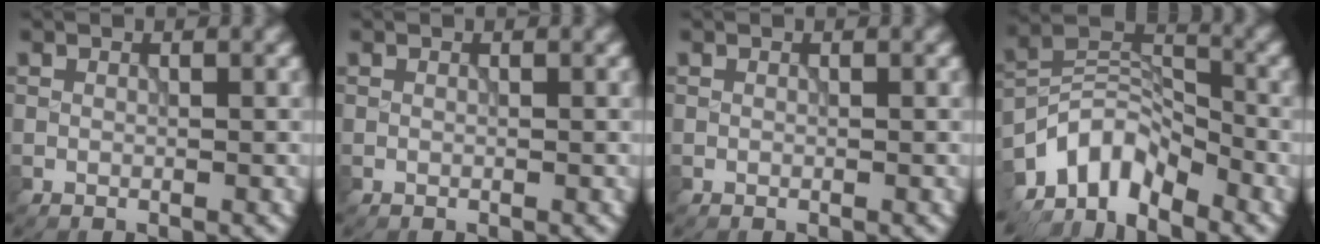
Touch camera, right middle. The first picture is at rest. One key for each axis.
{"total": 0.0}
{"total": 0.0}
{"total": 6.7, "fx": -5.3, "fy": 3.0, "fz": 2.8, "tx": -0.036, "ty": -0.001, "tz": -0.118}